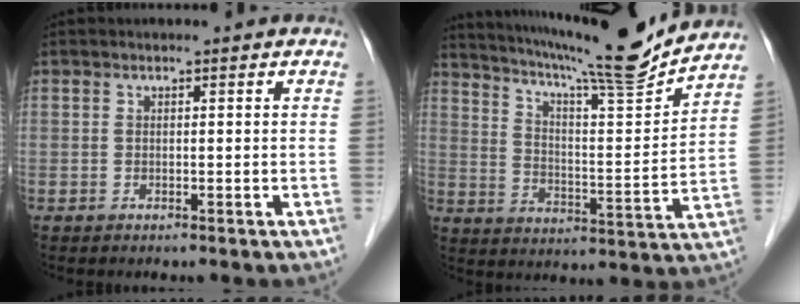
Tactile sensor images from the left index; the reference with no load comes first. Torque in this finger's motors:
{"motor_torque": [0.92, -0.93, 0.56, 0.15]}